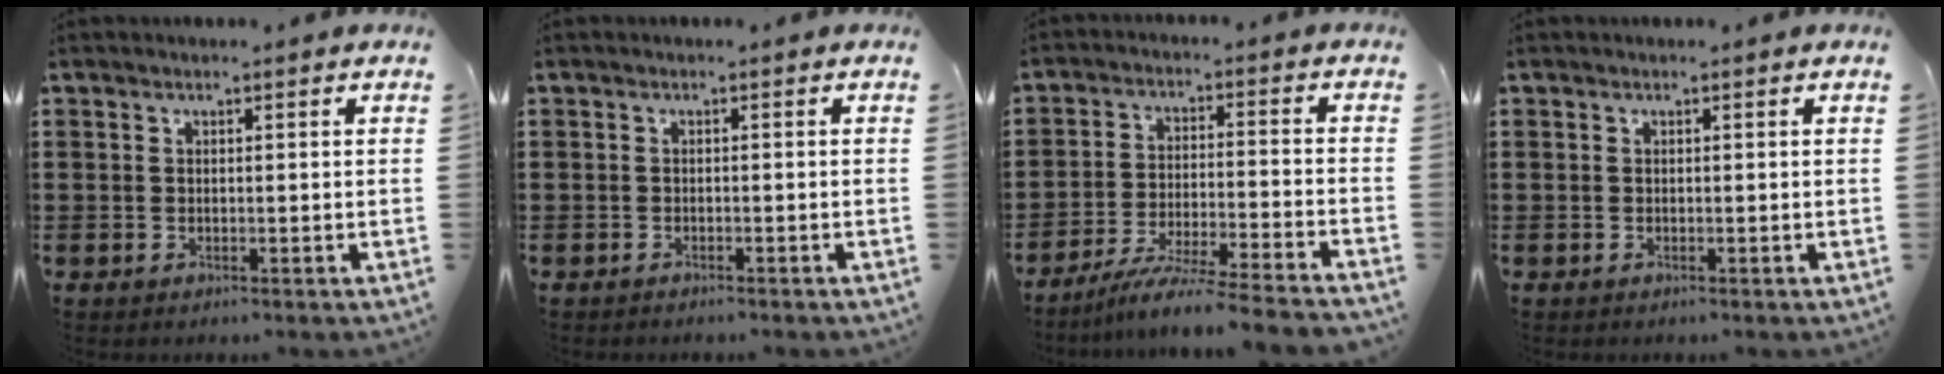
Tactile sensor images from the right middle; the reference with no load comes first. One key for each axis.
{"total": 0.7, "fx": -0.7, "fy": 0.0, "fz": 0.0, "tx": -0.001, "ty": 0.000, "tz": -0.015}
{"total": 7.7, "fx": -7.0, "fy": -0.8, "fz": 3.2, "tx": -0.061, "ty": -0.014, "tz": -0.136}
{"total": 0.0}